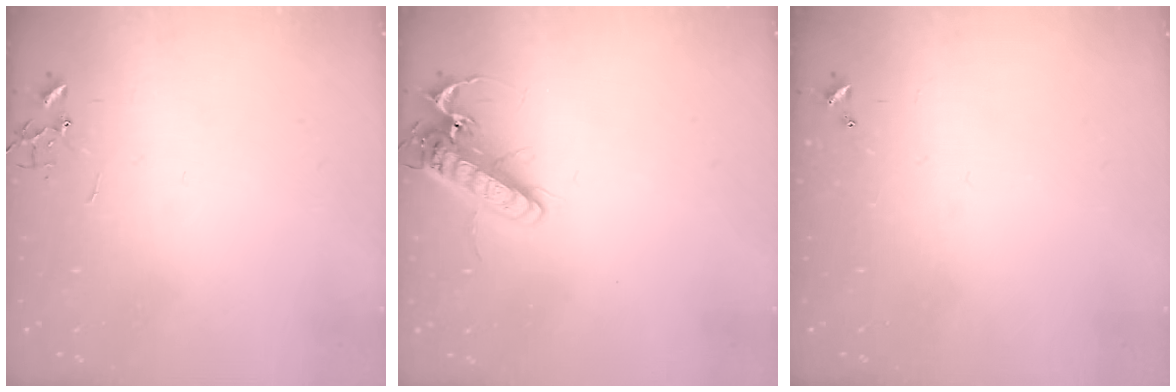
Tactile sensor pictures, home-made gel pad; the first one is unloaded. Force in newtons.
{"total": 15.7, "press": 15.5, "slide": 2.4}
{"total": 0.0}